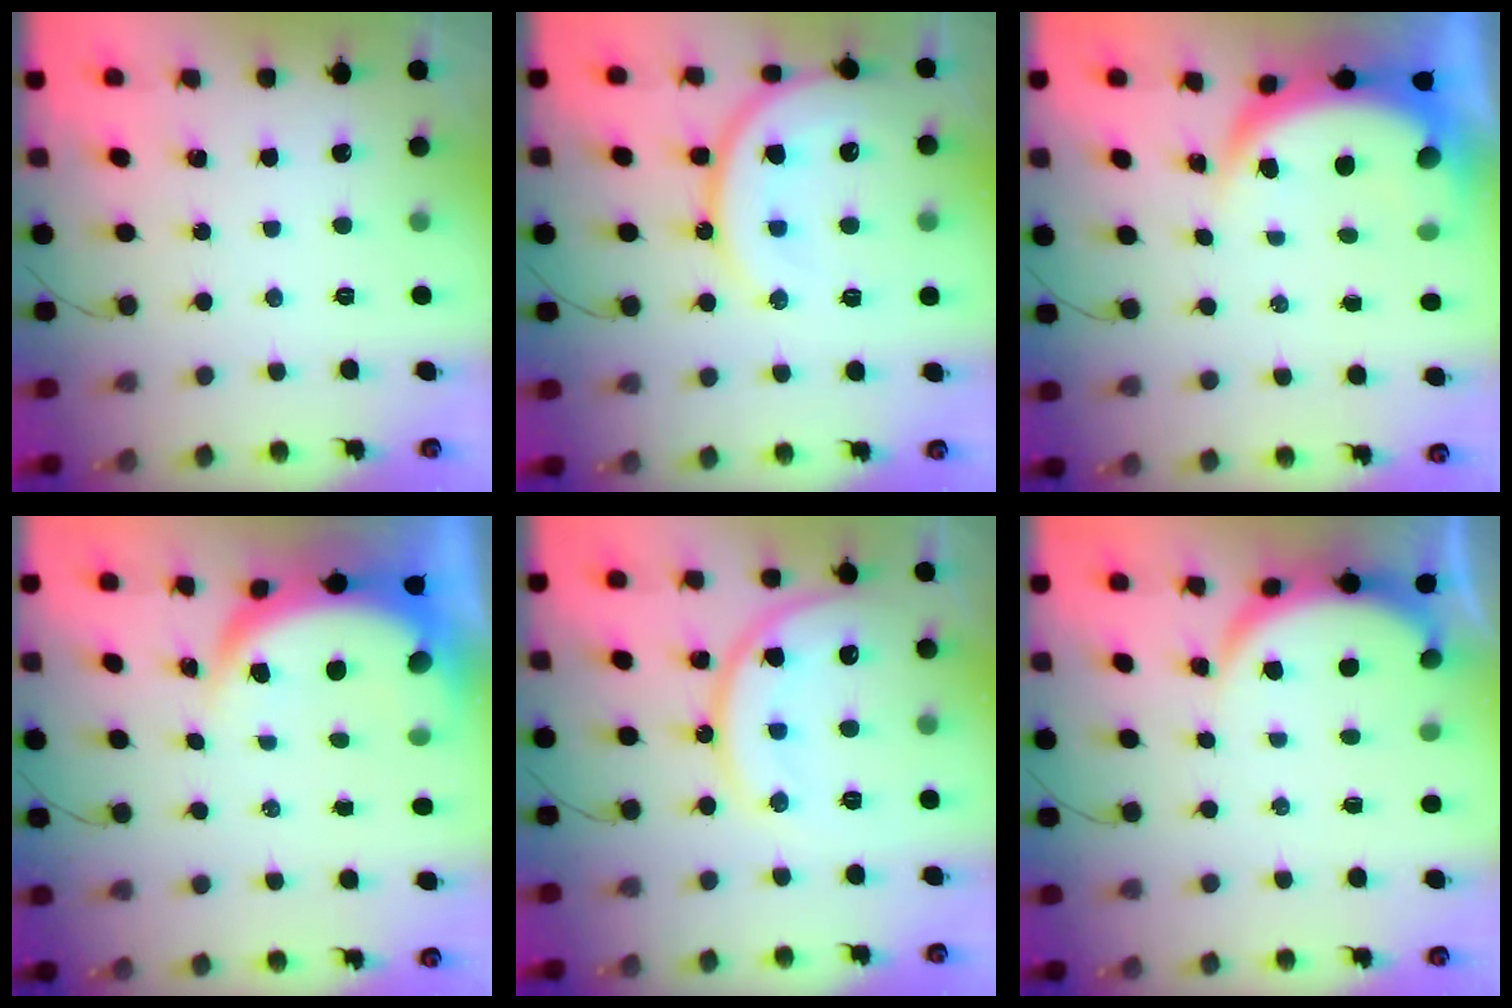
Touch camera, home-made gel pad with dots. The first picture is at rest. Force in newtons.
{"total": 16.6, "press": 16.5, "slide": 2.0}
{"total": 8.4, "press": 8.3, "slide": 1.0}
{"total": 8.8, "press": 8.7, "slide": 1.2}
{"total": 16.1, "press": 16.1, "slide": 1.3}
{"total": 4.3, "press": 4.3, "slide": 0.6}